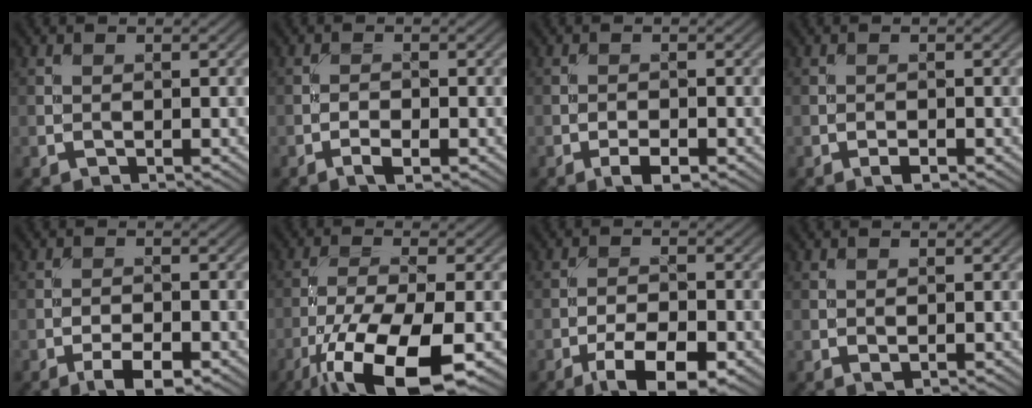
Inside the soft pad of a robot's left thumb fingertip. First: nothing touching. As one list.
[{"total": 1.9, "force": [-1.1, 0.5, 1.4], "torque": [-0.027, 0.002, -0.024]}, {"total": 2.5, "force": [-1.4, 0.9, 1.8], "torque": [-0.031, 0.001, -0.029]}, {"total": 1.2, "force": [-0.7, 0.5, 0.9], "torque": [-0.014, 0.001, -0.015]}, {"total": 3.6, "force": [-2.0, 1.2, 2.7], "torque": [-0.045, 0.001, -0.036]}, {"total": 13.1, "force": [-6.7, 4.0, 10.6], "torque": [-0.213, -0.020, -0.121]}, {"total": 7.2, "force": [-4.0, 2.5, 5.4], "torque": [-0.091, 0.001, -0.069]}, {"total": 0.5, "force": [0.1, 0.3, 0.4], "torque": [-0.008, -0.001, 0.001]}]